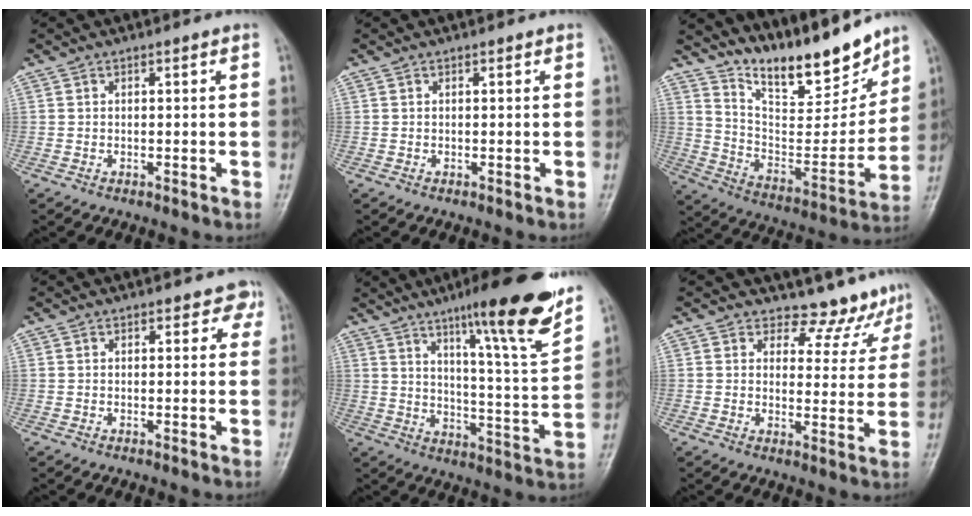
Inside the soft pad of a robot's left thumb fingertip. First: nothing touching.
{"total": 0.0}
{"total": 18.3, "force": [15.2, 4.9, 8.9], "torque": [-0.099, -0.100, 0.261]}
{"total": 2.2, "force": [1.4, 1.5, 0.7], "torque": [0.020, -0.004, 0.006]}
{"total": 22.6, "force": [14.9, 2.6, 16.8], "torque": [-0.222, -0.067, 0.226]}
{"total": 8.0, "force": [7.3, 3.3, -0.5], "torque": [0.042, -0.062, 0.079]}